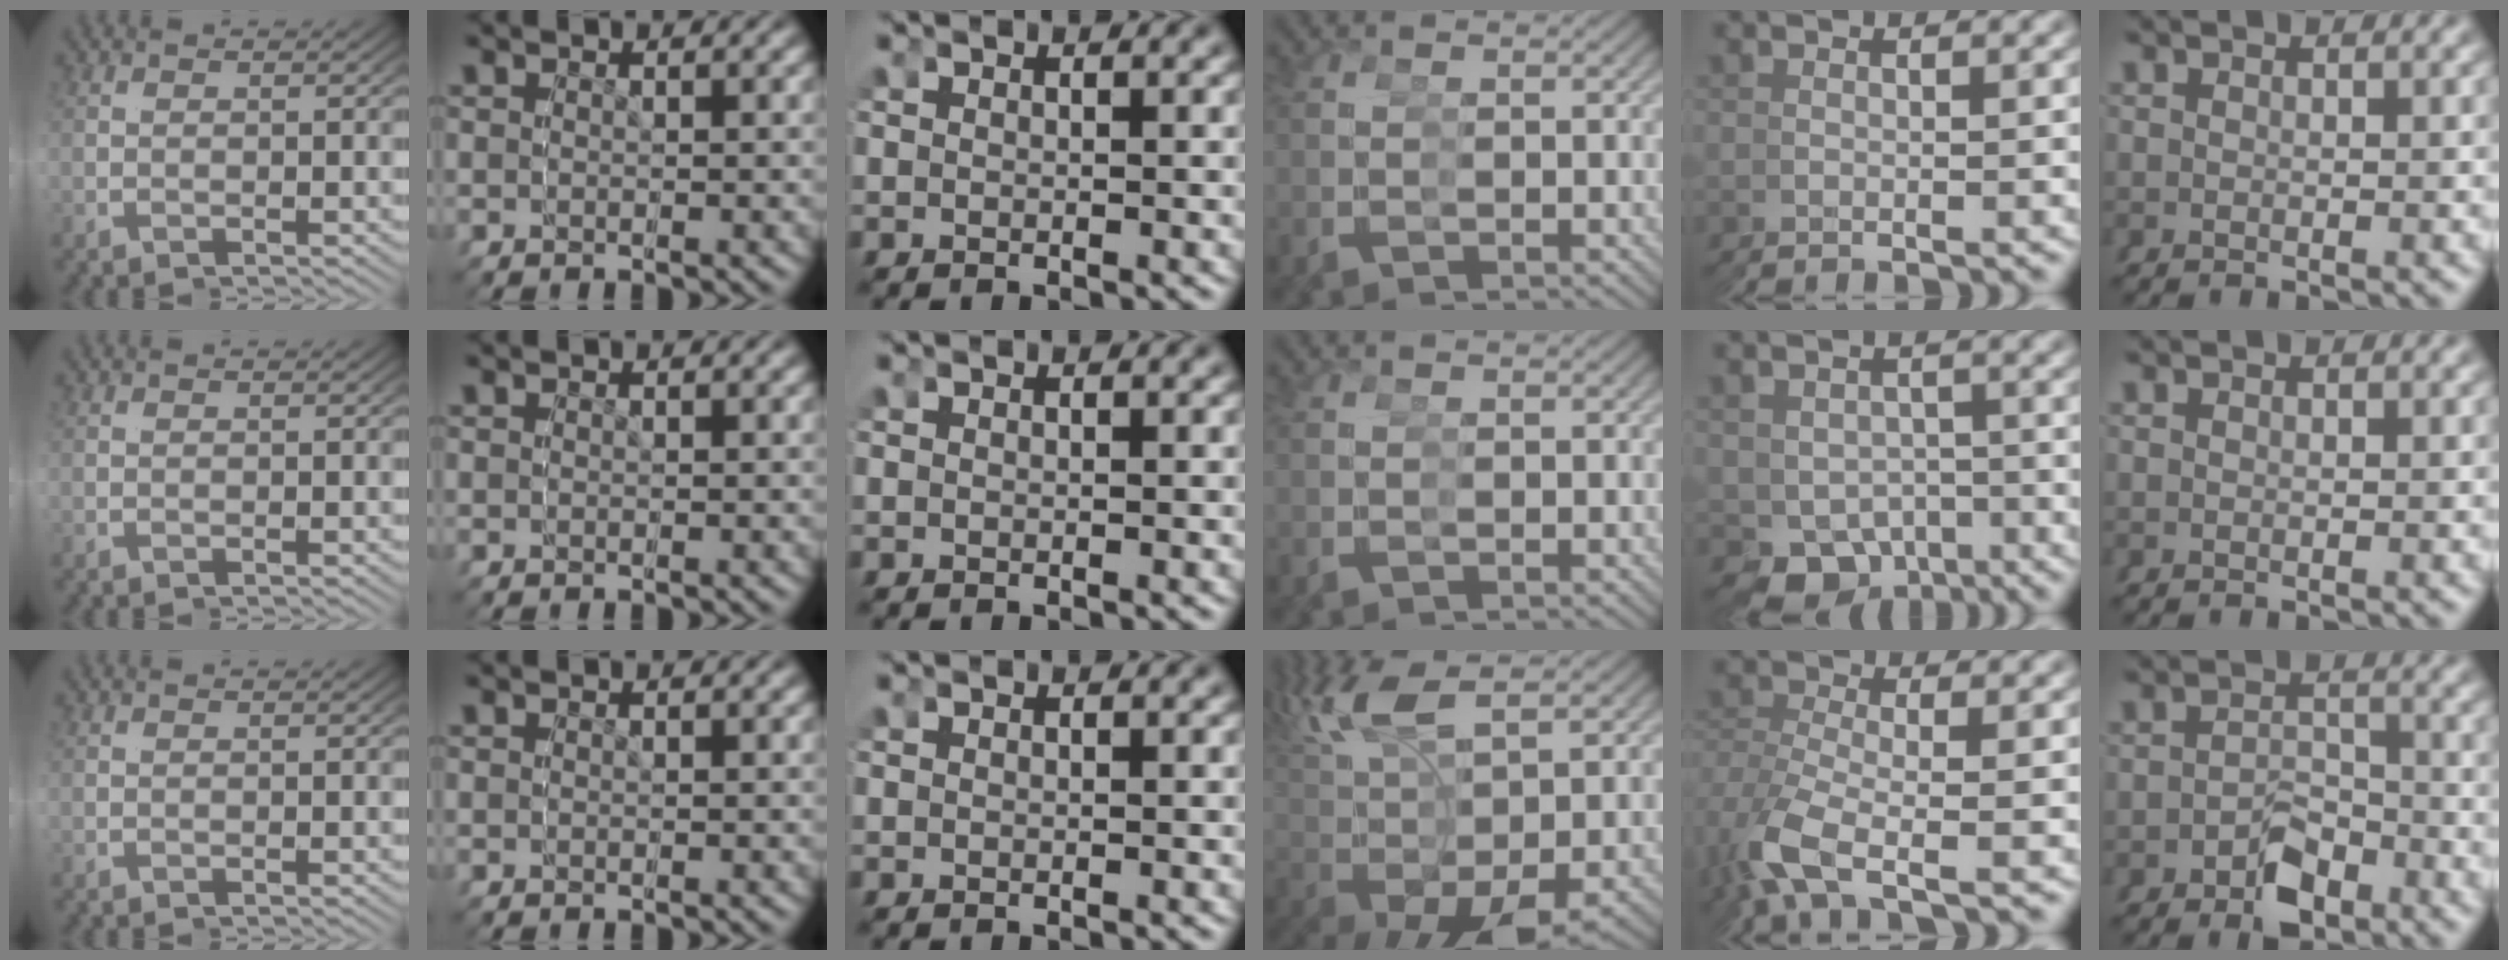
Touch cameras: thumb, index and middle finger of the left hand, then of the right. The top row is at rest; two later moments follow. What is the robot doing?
{"motion": "grasp_and_lifting", "object": "glasses"}